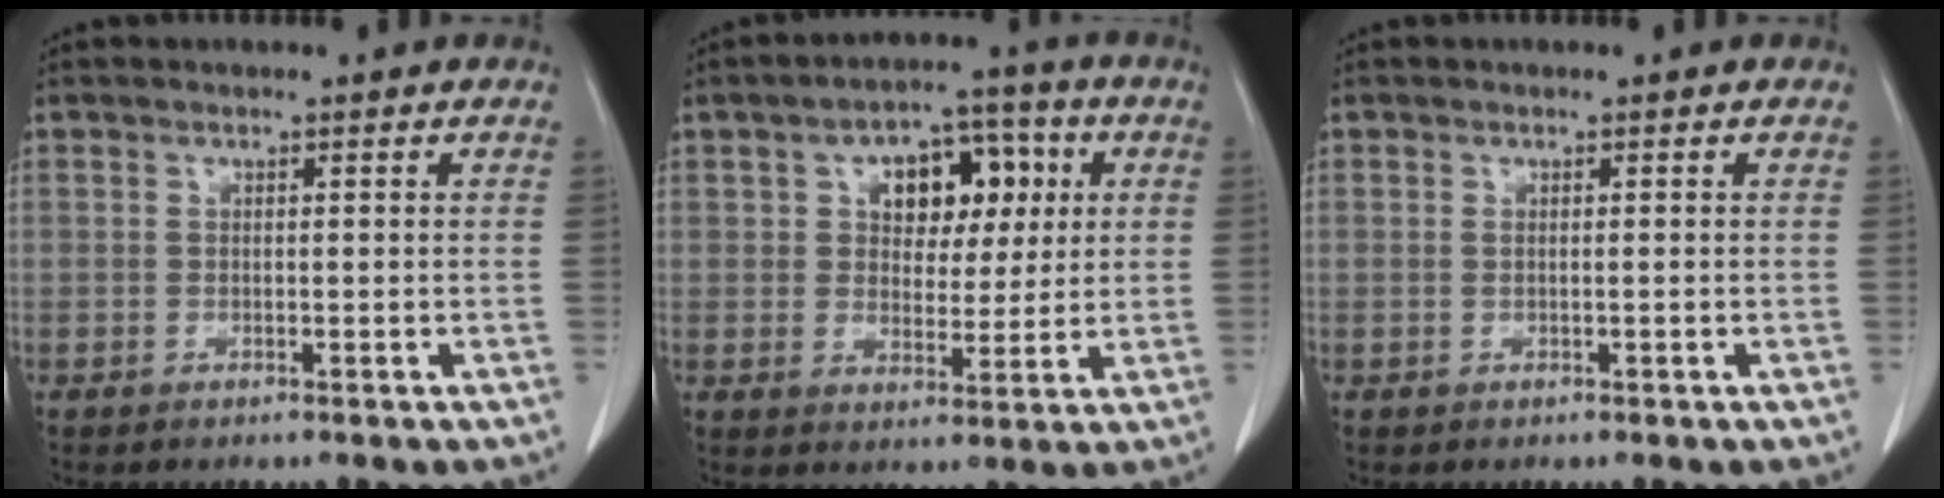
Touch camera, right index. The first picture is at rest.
{"total": 11.9, "force": [3.2, 7.5, 8.7], "torque": [-0.140, 0.032, 0.057]}
{"total": 0.8, "force": [-0.1, 0.3, 0.8], "torque": [-0.023, 0.004, 0.004]}